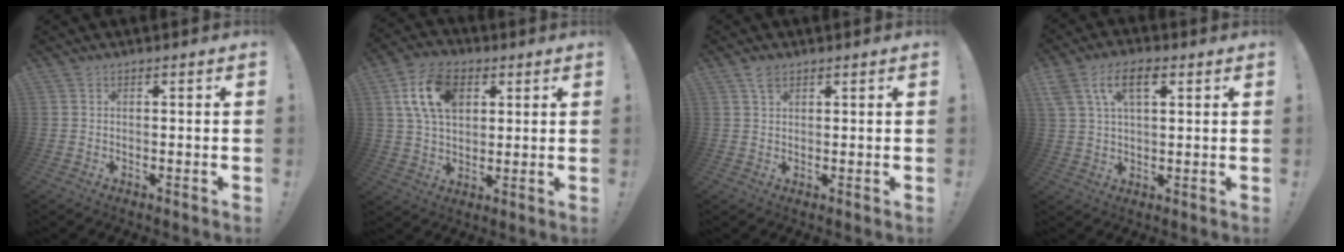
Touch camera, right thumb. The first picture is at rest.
{"total": 14.9, "force": [5.4, 9.8, 9.8], "torque": [-0.174, 0.000, 0.103]}
{"total": 2.7, "force": [1.8, 1.3, 1.5], "torque": [-0.017, -0.005, 0.031]}
{"total": 9.7, "force": [4.2, 5.0, 7.1], "torque": [-0.128, 0.002, 0.076]}